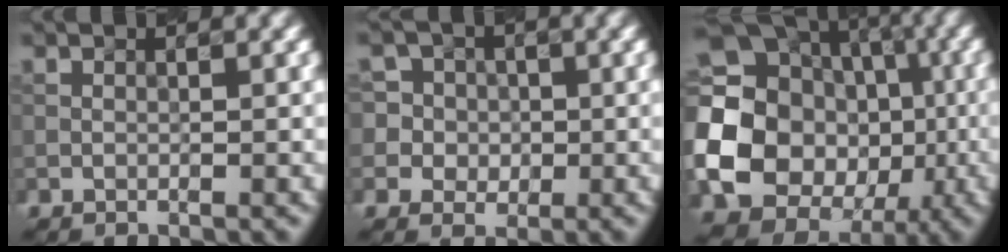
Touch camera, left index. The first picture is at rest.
{"total": 6.6, "force": [2.1, 6.0, 2.0], "torque": [-0.050, 0.038, 0.019]}
{"total": 23.2, "force": [-3.6, 21.2, 8.8], "torque": [-0.203, 0.004, -0.089]}